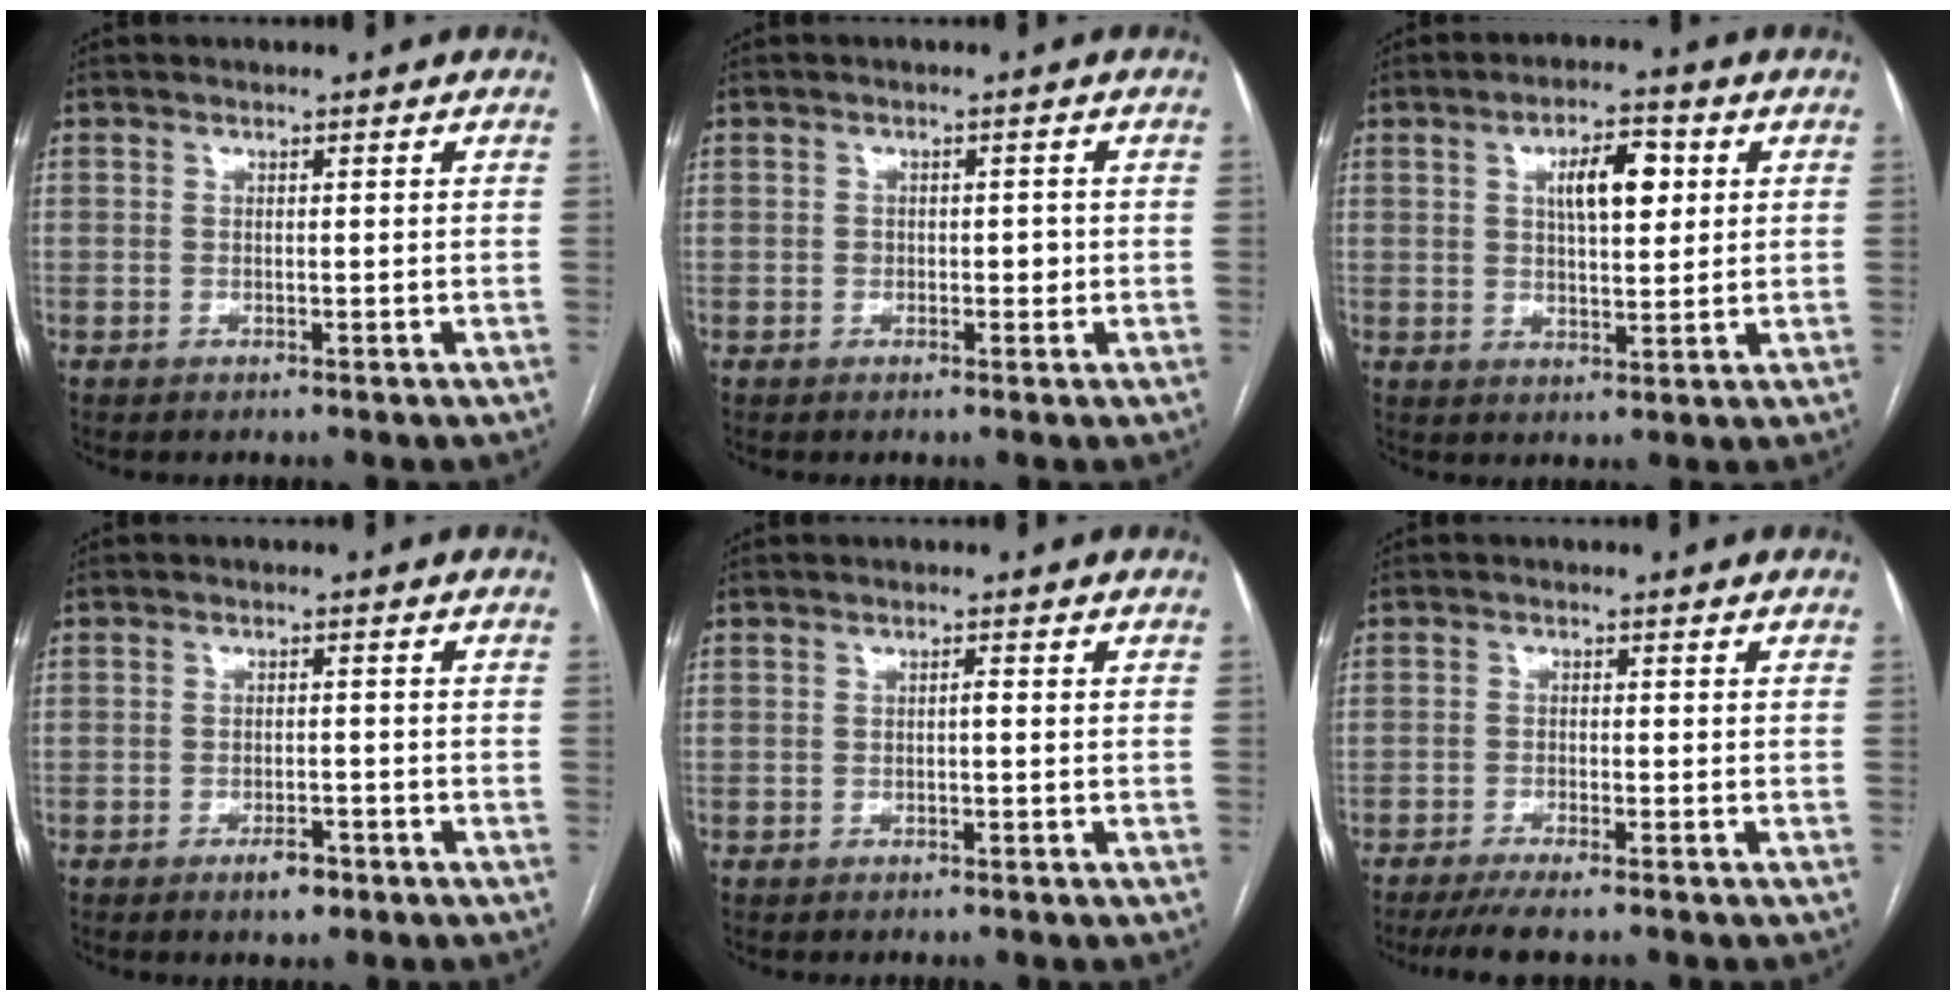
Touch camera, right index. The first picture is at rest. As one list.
[{"total": 1.9, "force": [-0.2, 1.3, 1.4], "torque": [-0.019, 0.005, 0.000]}, {"total": 7.2, "force": [2.2, 2.6, 6.4], "torque": [-0.105, 0.013, 0.039]}, {"total": 3.0, "force": [-2.0, 1.2, 2.0], "torque": [-0.029, 0.003, -0.028]}, {"total": 0.6, "force": [-0.2, 0.1, 0.6], "torque": [-0.009, 0.002, -0.003]}, {"total": 5.4, "force": [-4.3, 0.4, 3.1], "torque": [-0.048, -0.012, -0.073]}]